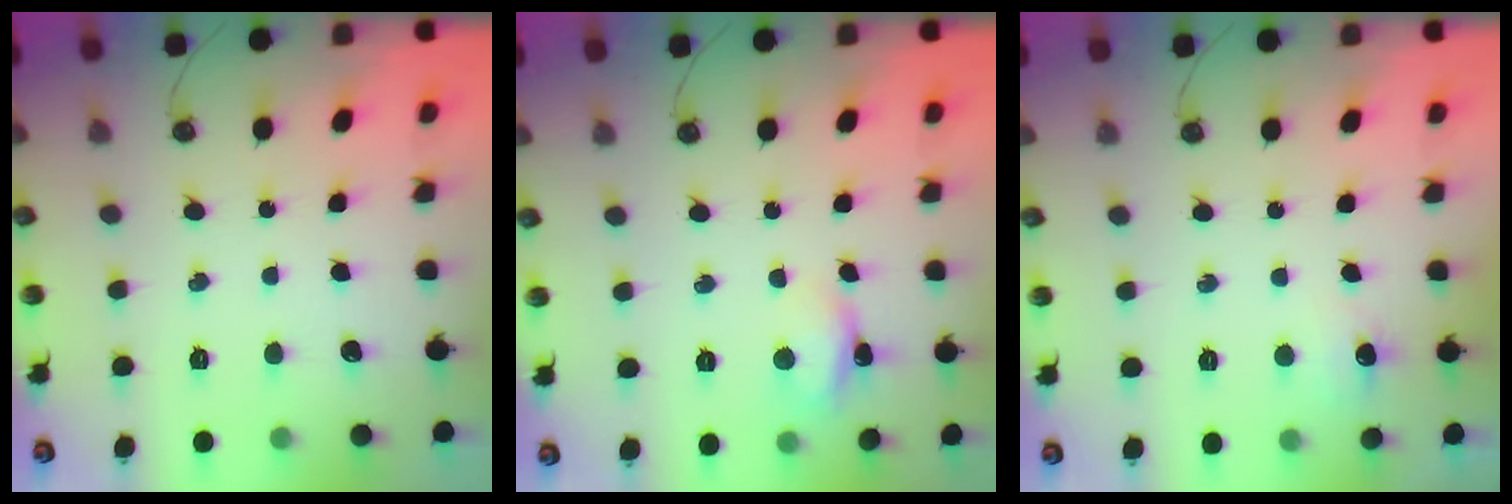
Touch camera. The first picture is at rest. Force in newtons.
{"total": 4.6, "press": 4.6, "slide": 0.4}
{"total": 6.7, "press": 6.7, "slide": 0.7}